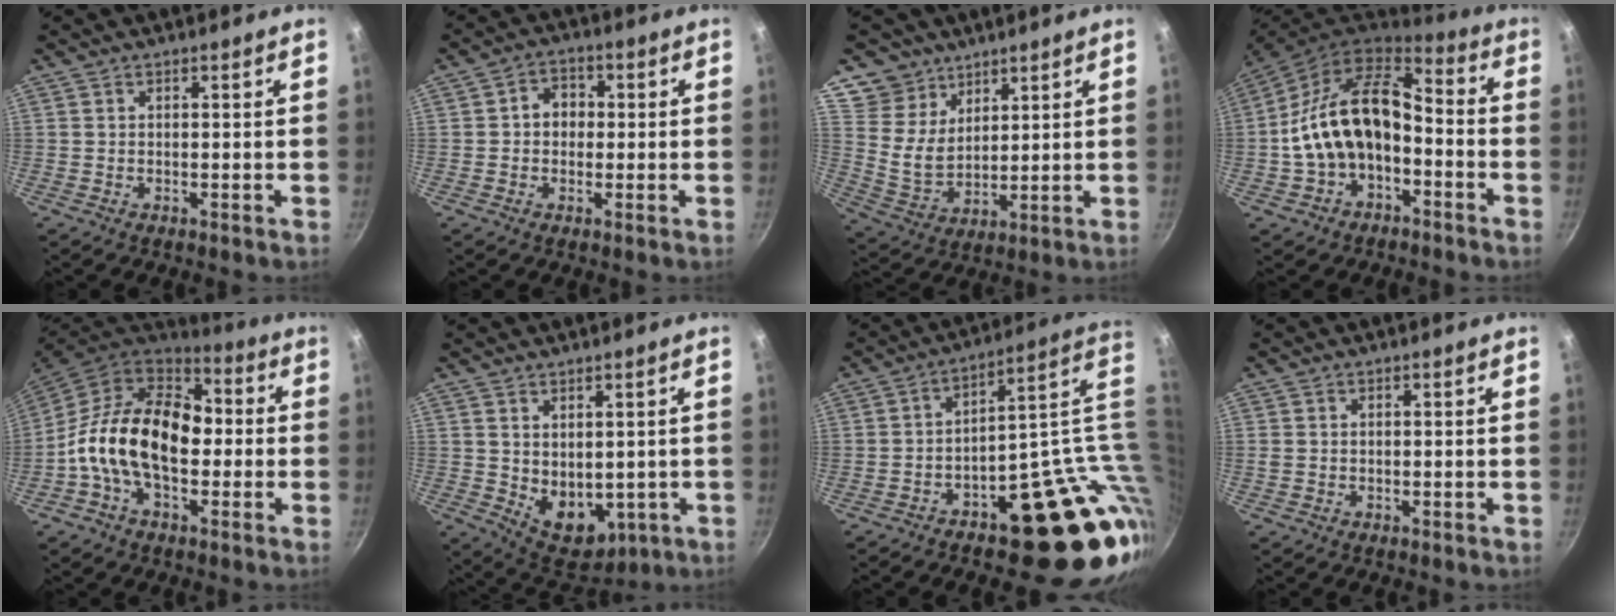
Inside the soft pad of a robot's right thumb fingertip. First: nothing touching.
{"total": 5.0, "force": [0.2, 4.2, 2.7], "torque": [-0.012, 0.011, -0.005]}
{"total": 9.7, "force": [6.6, 6.8, 2.3], "torque": [-0.014, -0.039, 0.132]}
{"total": 17.1, "force": [-2.8, 11.2, 12.7], "torque": [-0.217, 0.058, -0.056]}
{"total": 19.2, "force": [-1.1, 12.4, 14.7], "torque": [-0.215, 0.035, -0.040]}
{"total": 9.1, "force": [0.4, 6.3, 6.5], "torque": [-0.073, -0.023, 0.033]}
{"total": 22.8, "force": [0.1, 11.5, 19.6], "torque": [-0.179, 0.014, 0.019]}
{"total": 1.0, "force": [0.0, 0.9, 0.5], "torque": [-0.010, 0.003, 0.002]}